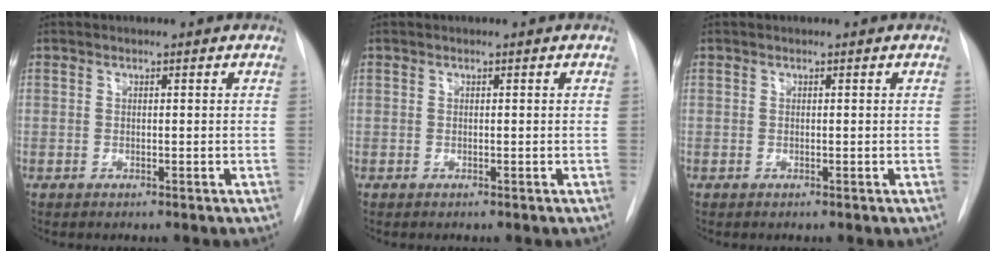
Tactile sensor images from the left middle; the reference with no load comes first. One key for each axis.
{"total": 0.0}
{"total": 0.0}